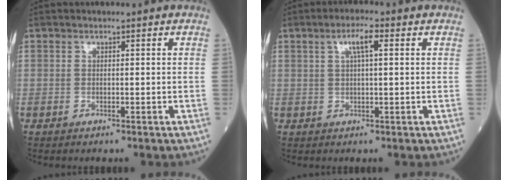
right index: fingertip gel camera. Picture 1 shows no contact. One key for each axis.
{"total": 3.9, "fx": 1.5, "fy": 0.6, "fz": 3.6, "tx": -0.068, "ty": 0.009, "tz": 0.026}